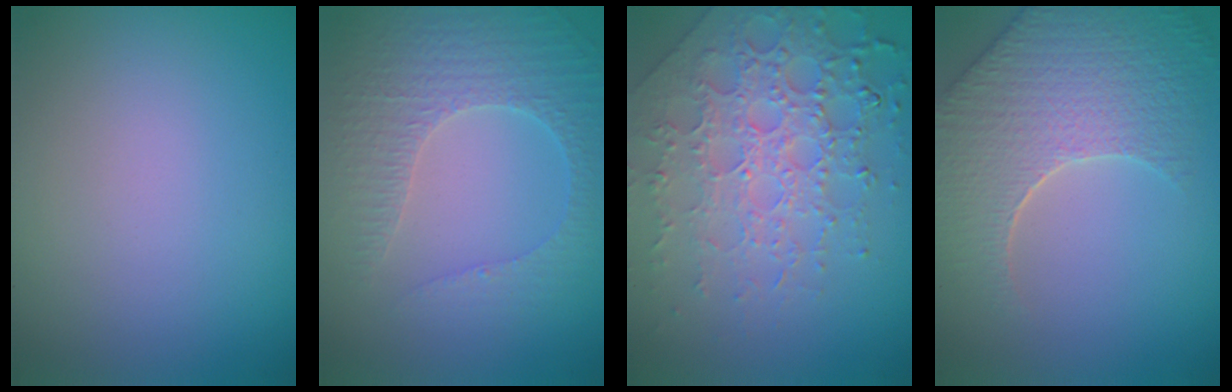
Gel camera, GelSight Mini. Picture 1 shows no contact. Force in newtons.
{"total": 4.7, "press": 3.3, "slide": 3.3}
{"total": 7.9, "press": 5.6, "slide": 5.6}
{"total": 7.4, "press": 5.7, "slide": 4.8}